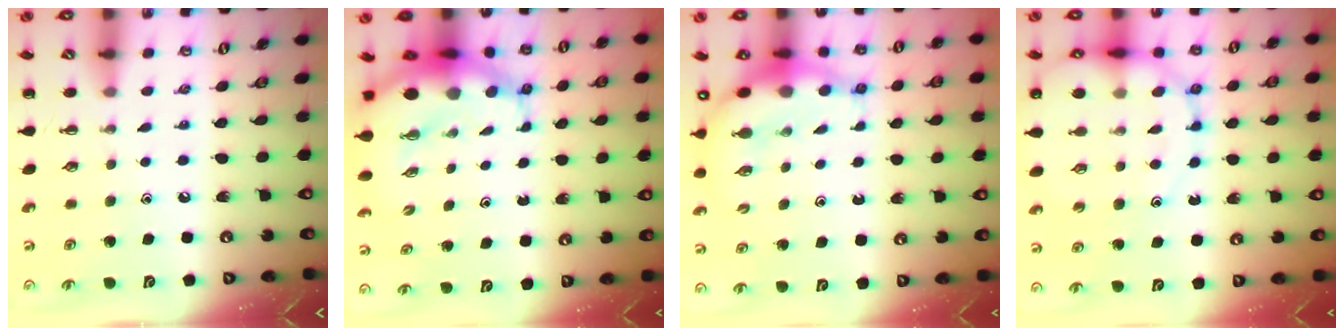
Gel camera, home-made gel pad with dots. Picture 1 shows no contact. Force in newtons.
{"total": 8.6, "press": 8.2, "slide": 2.3}
{"total": 9.0, "press": 8.8, "slide": 2.2}
{"total": 12.8, "press": 12.4, "slide": 3.1}